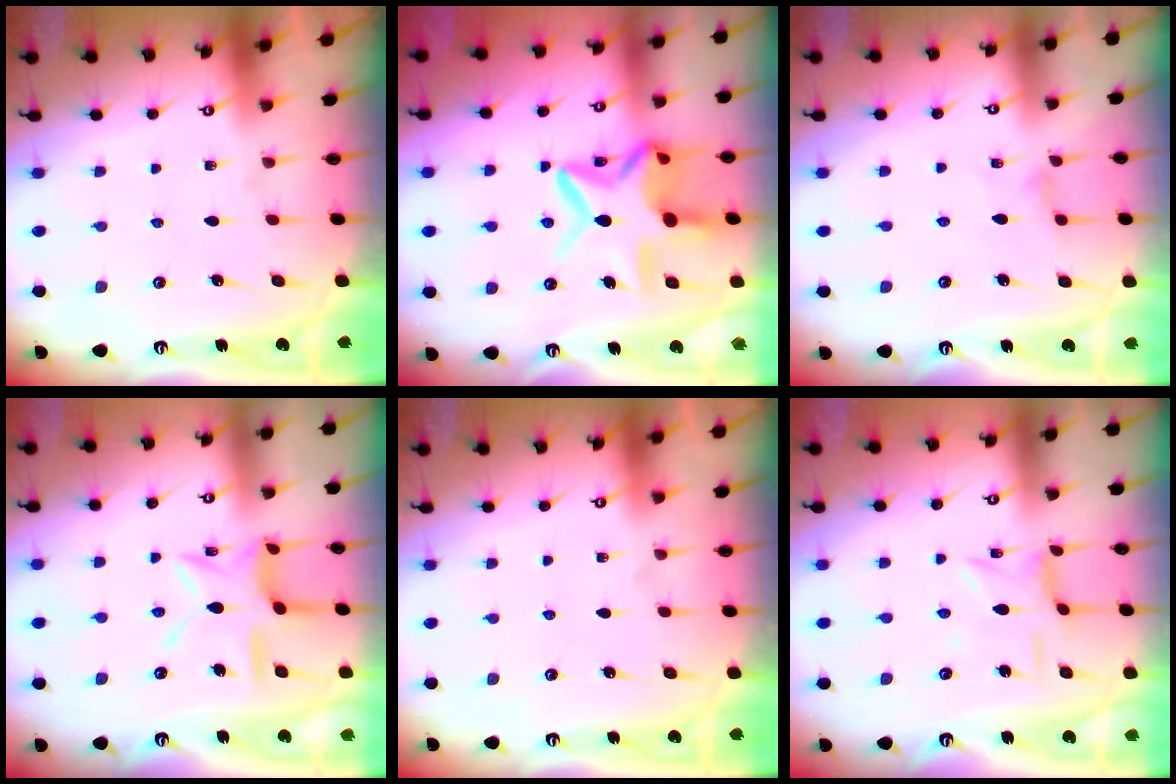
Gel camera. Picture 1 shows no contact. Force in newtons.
{"total": 14.2, "press": 14.0, "slide": 2.0}
{"total": 1.2, "press": 1.2, "slide": 0.3}
{"total": 12.4, "press": 12.4, "slide": 0.9}
{"total": 0.0}
{"total": 1.6, "press": 1.6, "slide": 0.5}